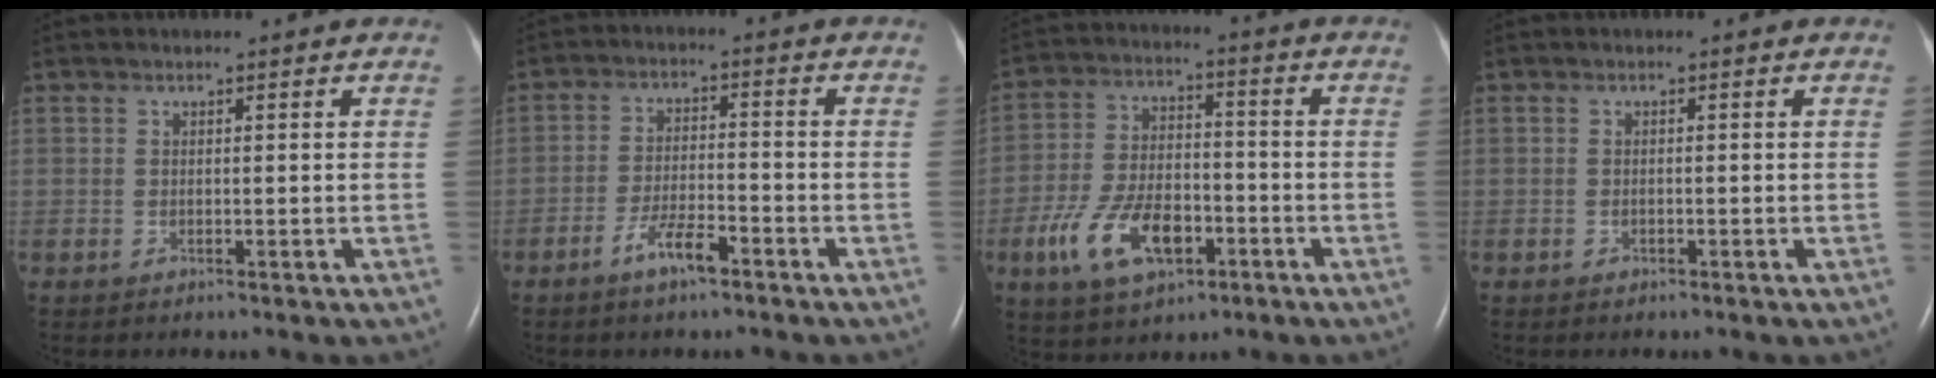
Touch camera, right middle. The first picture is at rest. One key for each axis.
{"total": 5.1, "fx": -3.4, "fy": 0.9, "fz": 3.6, "tx": -0.070, "ty": -0.001, "tz": -0.062}
{"total": 11.7, "fx": -5.0, "fy": 5.8, "fz": 8.8, "tx": -0.189, "ty": 0.002, "tz": -0.083}
{"total": 0.0}